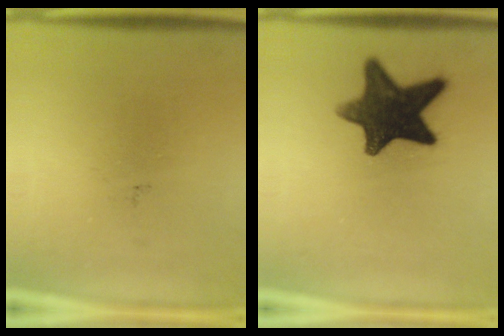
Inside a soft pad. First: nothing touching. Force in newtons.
{"total": 13.4}